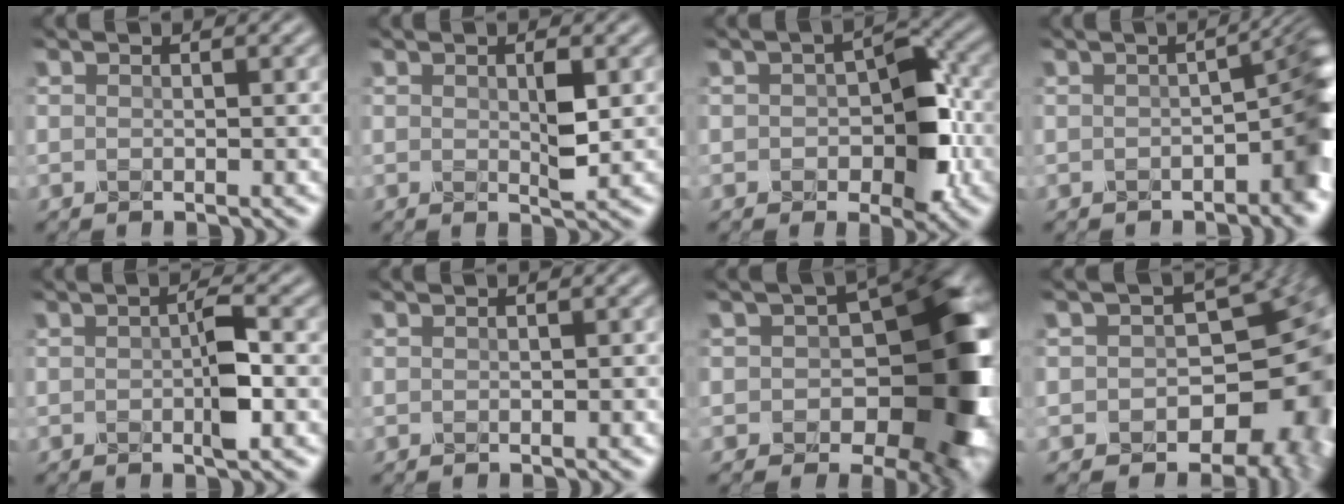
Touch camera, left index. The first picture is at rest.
{"total": 2.1, "force": [0.3, 0.6, 2.0], "torque": [-0.037, -0.004, 0.007]}
{"total": 5.8, "force": [-0.8, 3.4, 4.6], "torque": [-0.055, 0.001, -0.014]}
{"total": 6.0, "force": [-1.3, 2.4, 5.3], "torque": [-0.050, 0.006, -0.020]}
{"total": 3.0, "force": [-0.4, 0.7, 2.9], "torque": [-0.049, -0.001, -0.008]}
{"total": 0.0}
{"total": 12.4, "force": [-1.7, 7.6, 9.6], "torque": [-0.093, -0.003, -0.028]}
{"total": 13.7, "force": [-2.4, 9.7, 9.4], "torque": [-0.078, -0.016, -0.018]}